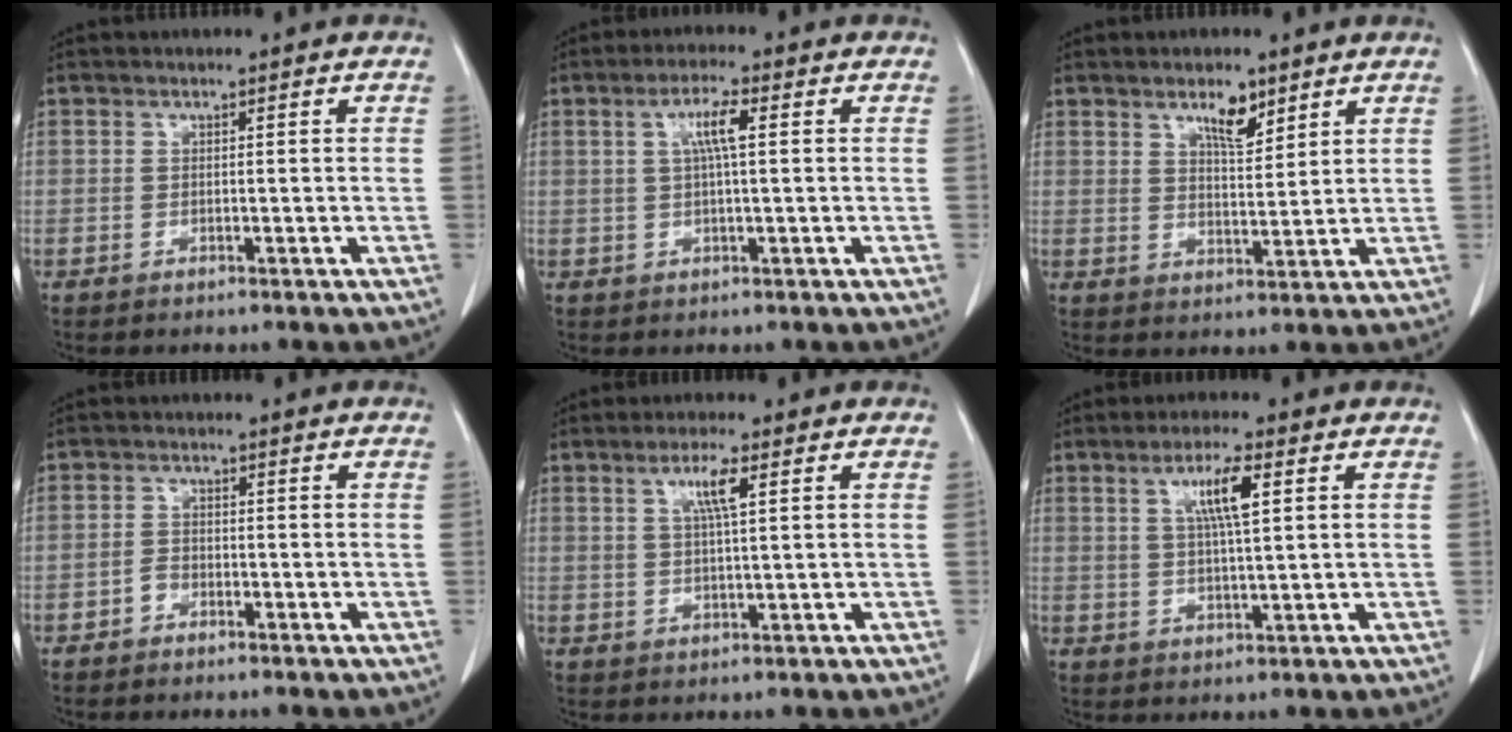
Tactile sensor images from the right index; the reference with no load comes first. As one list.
[{"total": 4.5, "force": [1.1, 0.4, 4.4], "torque": [-0.084, 0.006, 0.020]}, {"total": 5.1, "force": [3.4, 1.7, 3.4], "torque": [-0.060, -0.002, 0.059]}, {"total": 1.3, "force": [-0.9, 0.8, 0.5], "torque": [-0.005, 0.005, -0.015]}, {"total": 4.2, "force": [1.7, 0.1, 3.9], "torque": [-0.073, 0.002, 0.031]}, {"total": 6.1, "force": [2.2, 0.8, 5.7], "torque": [-0.103, 0.004, 0.038]}]